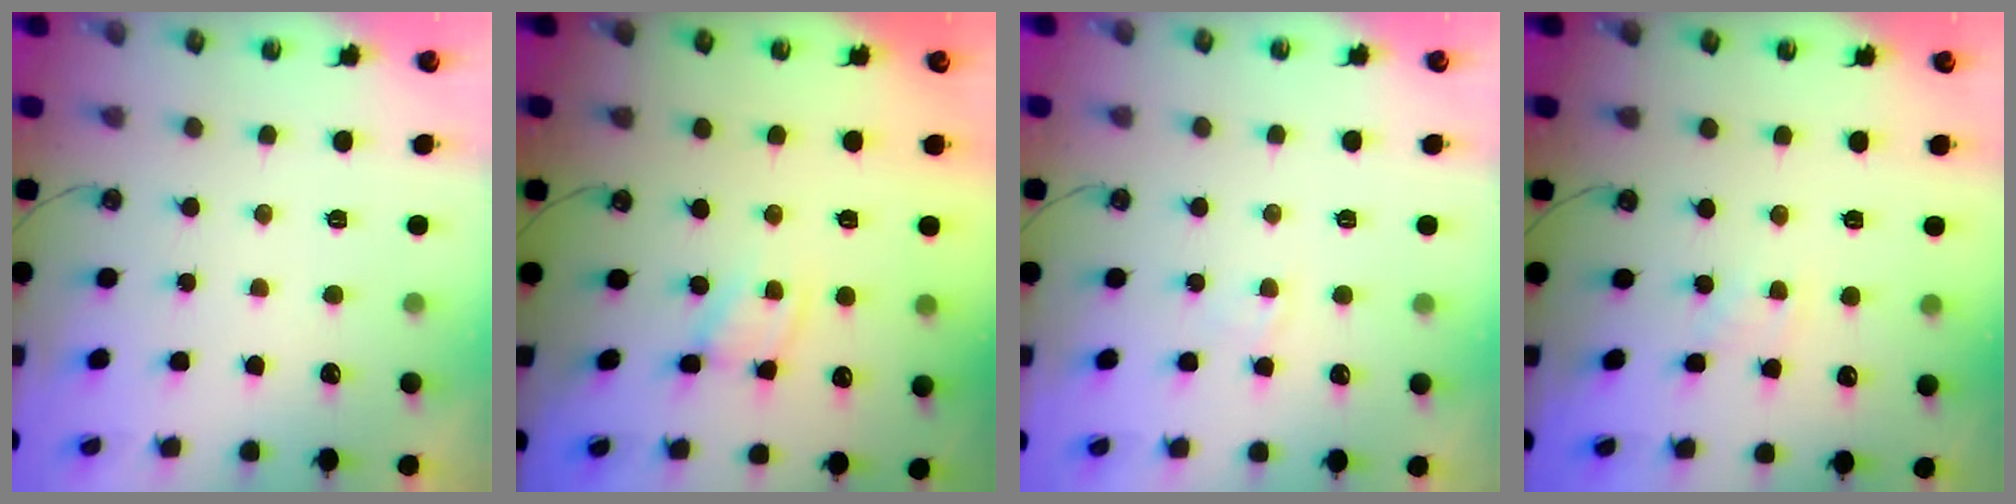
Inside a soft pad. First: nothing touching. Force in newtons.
{"total": 2.4, "press": 2.4, "slide": 0.1}
{"total": 2.9, "press": 2.9, "slide": 0.4}
{"total": 2.4, "press": 2.4, "slide": 0.3}